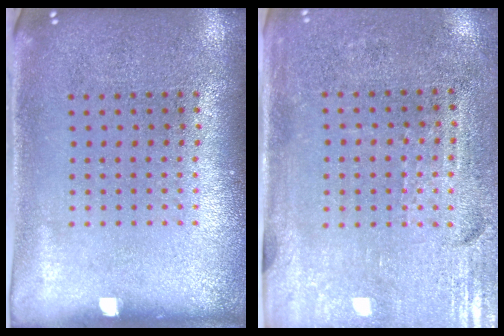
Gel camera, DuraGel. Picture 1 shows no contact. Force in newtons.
{"total": 3.5, "press": 3.0, "slide": 1.7}